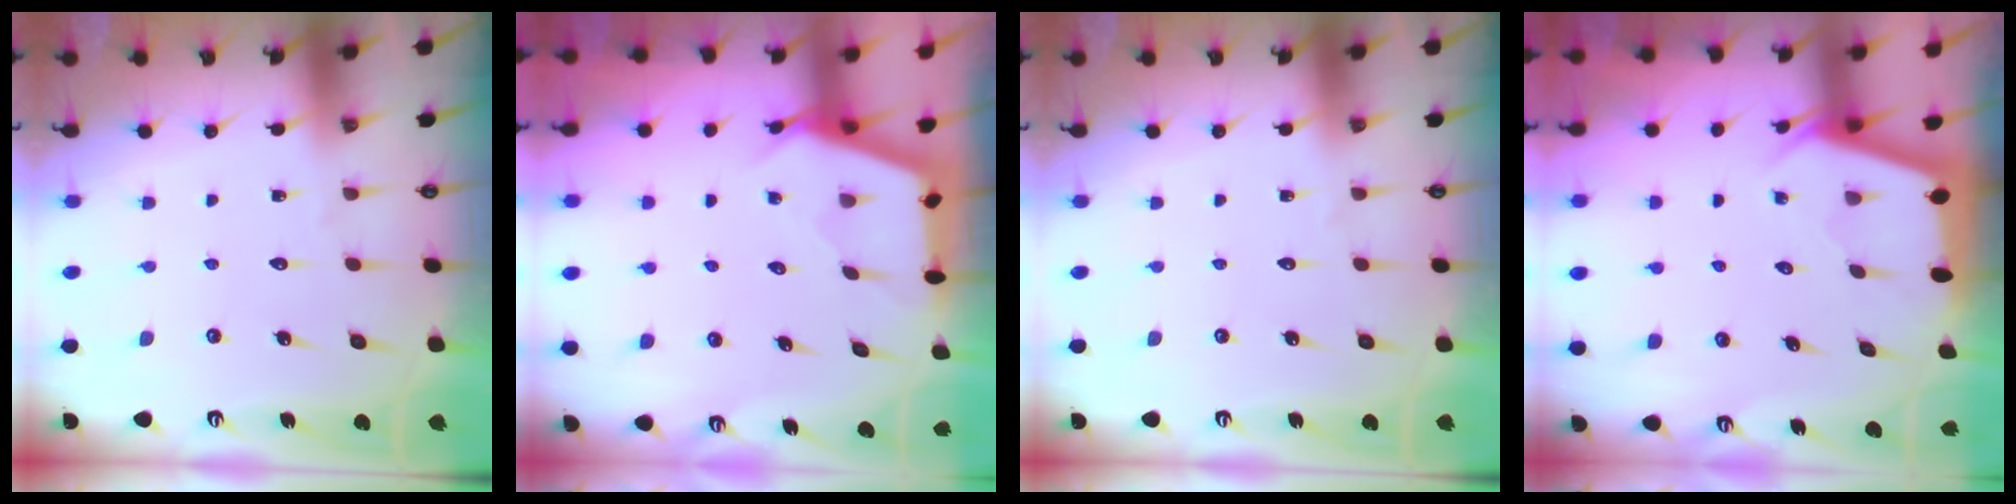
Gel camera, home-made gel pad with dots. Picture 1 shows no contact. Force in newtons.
{"total": 3.2, "press": 3.2, "slide": 0.3}
{"total": 0.0}
{"total": 2.3, "press": 2.3, "slide": 0.2}